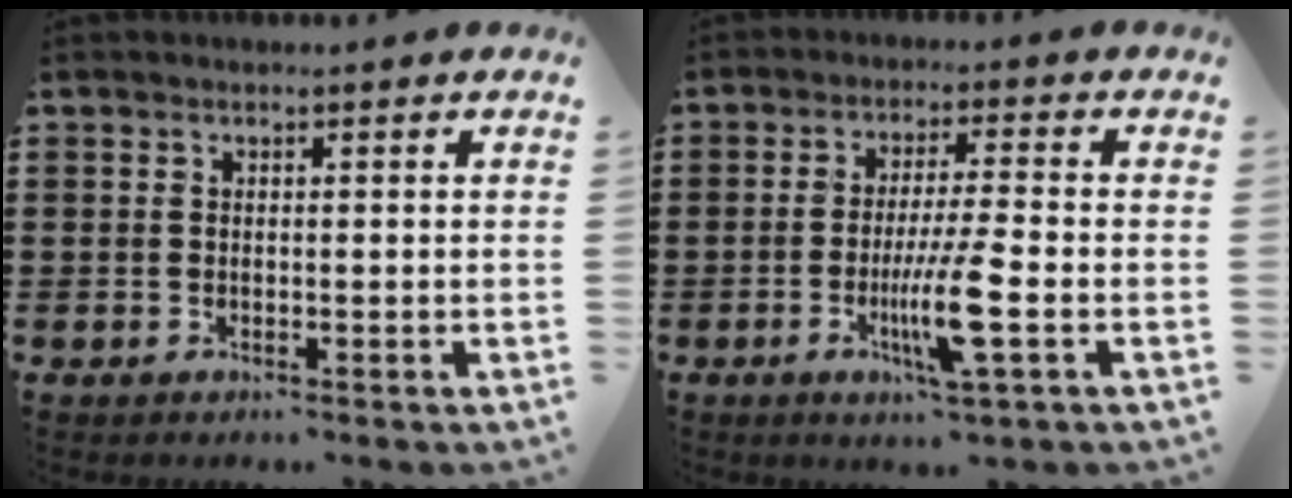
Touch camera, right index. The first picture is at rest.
{"total": 8.9, "force": [-2.7, 0.7, 8.4], "torque": [-0.165, -0.020, -0.052]}